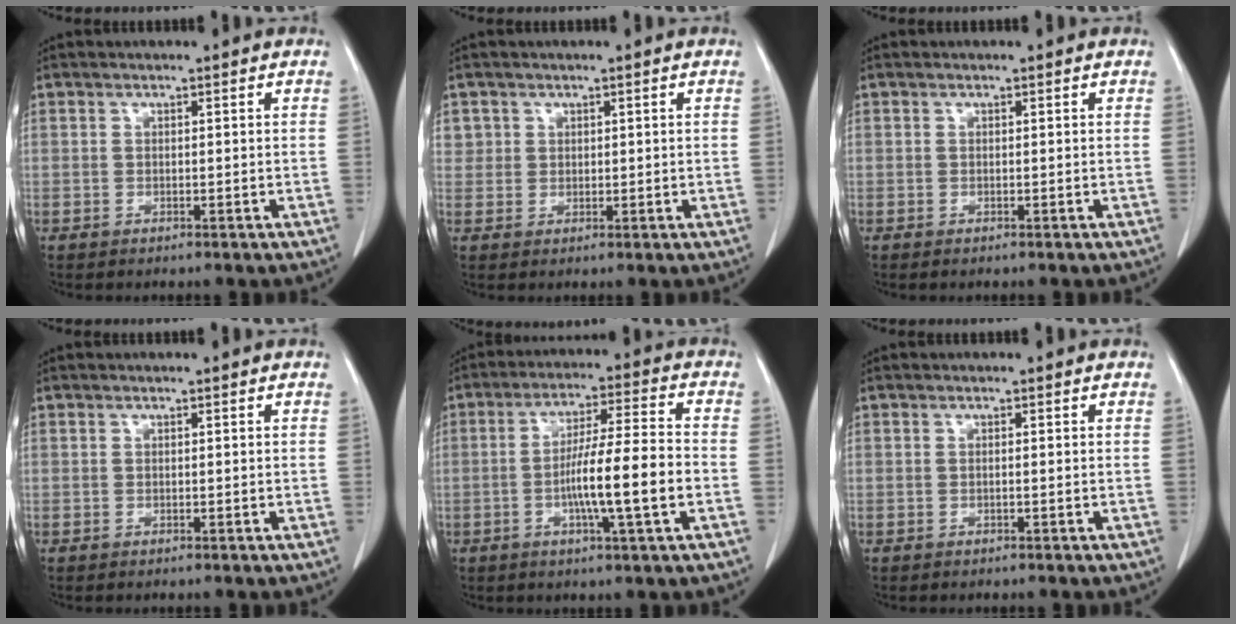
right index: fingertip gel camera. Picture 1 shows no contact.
{"total": 2.5, "force": [1.1, 2.2, 0.0], "torque": [0.018, -0.001, 0.015]}
{"total": 0.0}
{"total": 0.0}
{"total": 11.3, "force": [-2.6, 0.1, 11.0], "torque": [-0.190, 0.003, -0.049]}
{"total": 0.0}